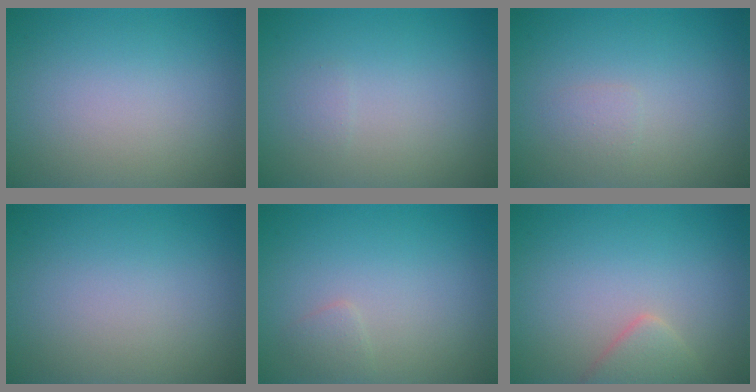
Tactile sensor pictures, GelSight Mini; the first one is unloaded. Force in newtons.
{"total": 0.5, "press": 0.5, "slide": 0.1}
{"total": 0.9, "press": 0.9, "slide": 0.0}
{"total": 0.0}
{"total": 0.9, "press": 0.9, "slide": 0.1}
{"total": 2.0, "press": 2.0, "slide": 0.1}